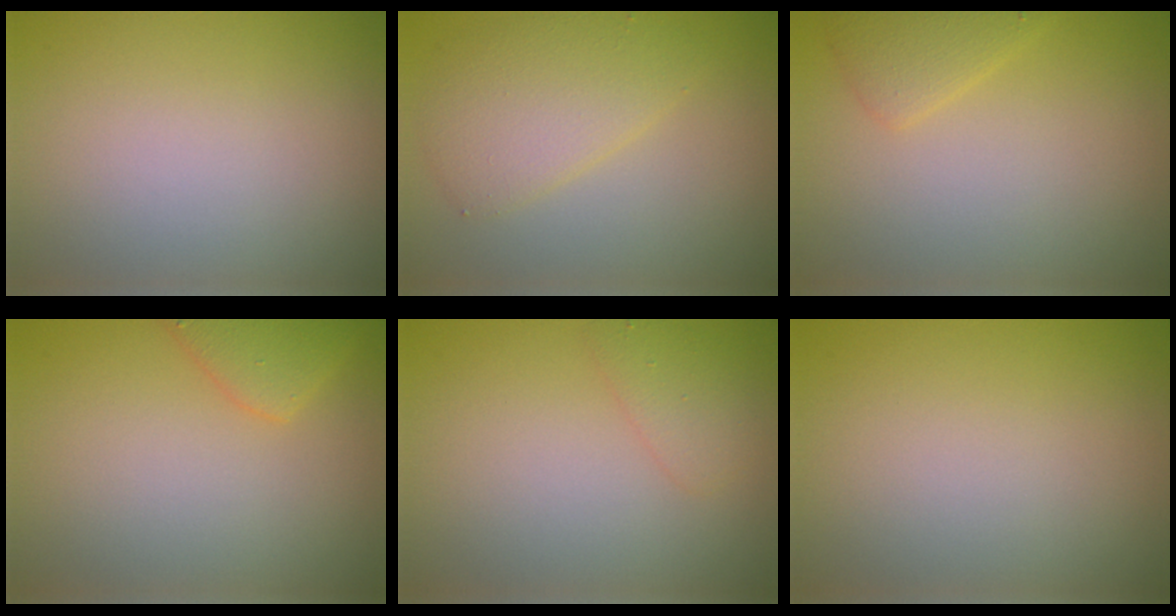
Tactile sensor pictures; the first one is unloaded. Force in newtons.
{"total": 3.7, "press": 3.7, "slide": 0.2}
{"total": 1.9, "press": 1.9, "slide": 0.1}
{"total": 2.6, "press": 2.6, "slide": 0.2}
{"total": 1.7, "press": 1.7, "slide": 0.1}
{"total": 0.0}